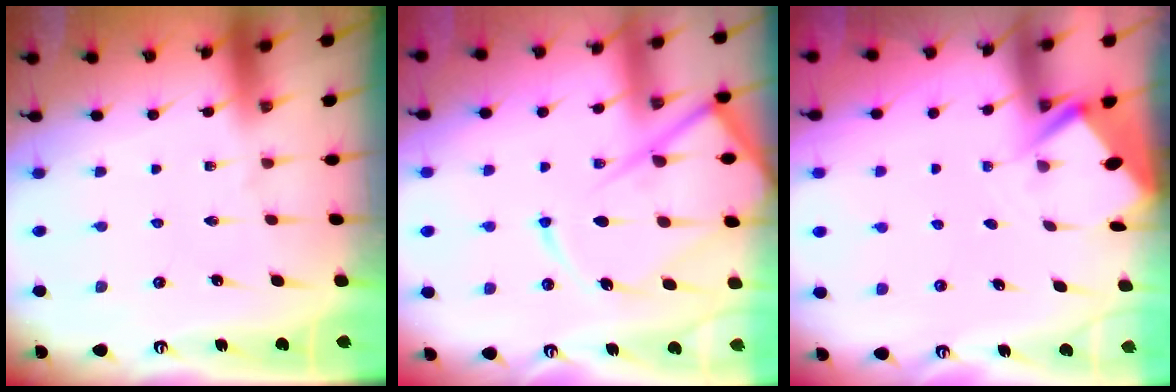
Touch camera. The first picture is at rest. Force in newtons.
{"total": 16.4, "press": 16.4, "slide": 1.6}
{"total": 2.8, "press": 2.8, "slide": 0.4}